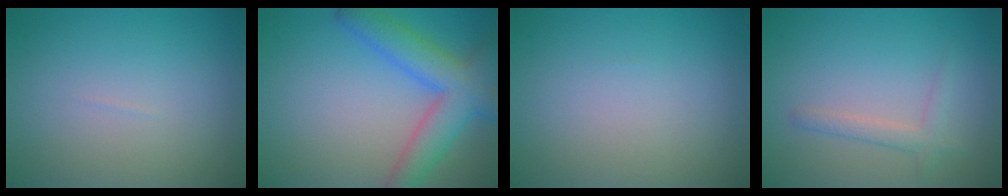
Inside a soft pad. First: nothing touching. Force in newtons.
{"total": 6.7, "press": 6.7, "slide": 0.2}
{"total": 0.0}
{"total": 1.8, "press": 1.7, "slide": 0.1}